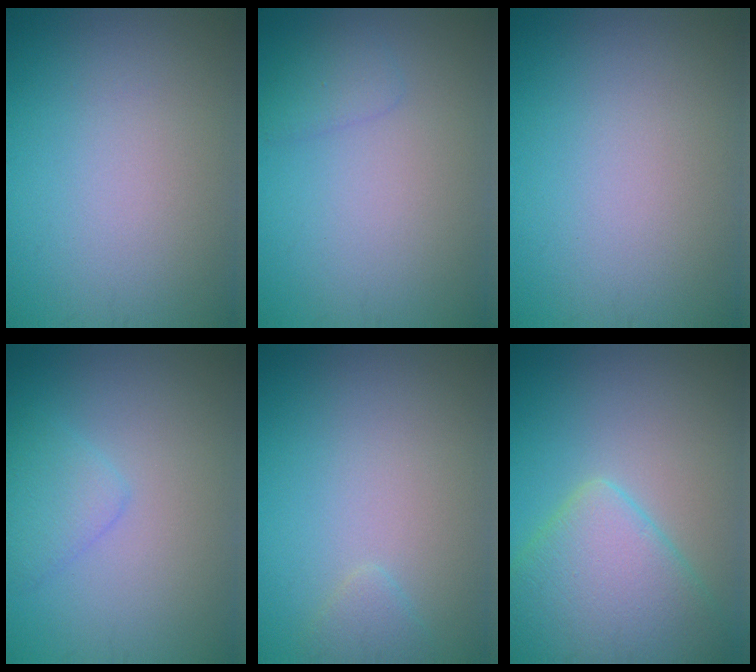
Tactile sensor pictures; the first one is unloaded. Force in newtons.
{"total": 1.3, "press": 1.3, "slide": 0.0}
{"total": 0.0}
{"total": 2.0, "press": 2.0, "slide": 0.0}
{"total": 1.0, "press": 1.0, "slide": 0.1}
{"total": 6.9, "press": 6.9, "slide": 0.5}